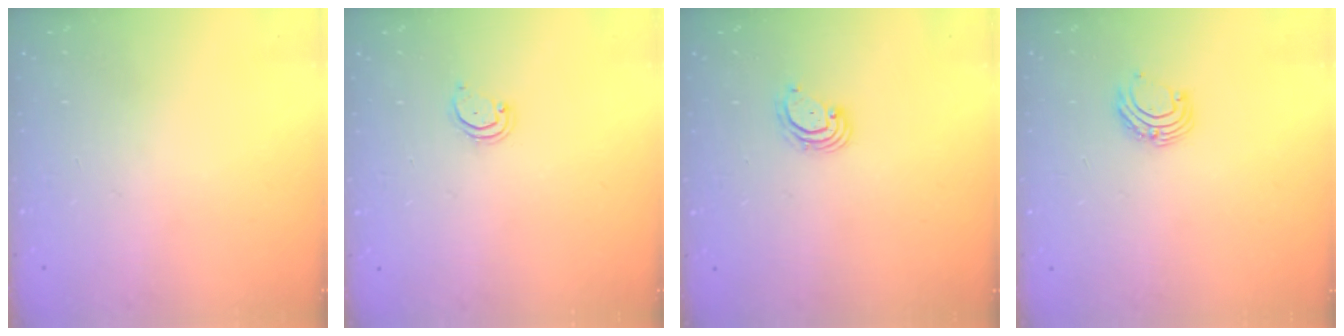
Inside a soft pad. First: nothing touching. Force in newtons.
{"total": 2.5, "press": 2.5, "slide": 0.2}
{"total": 2.8, "press": 2.8, "slide": 0.2}
{"total": 7.3, "press": 7.3, "slide": 0.9}